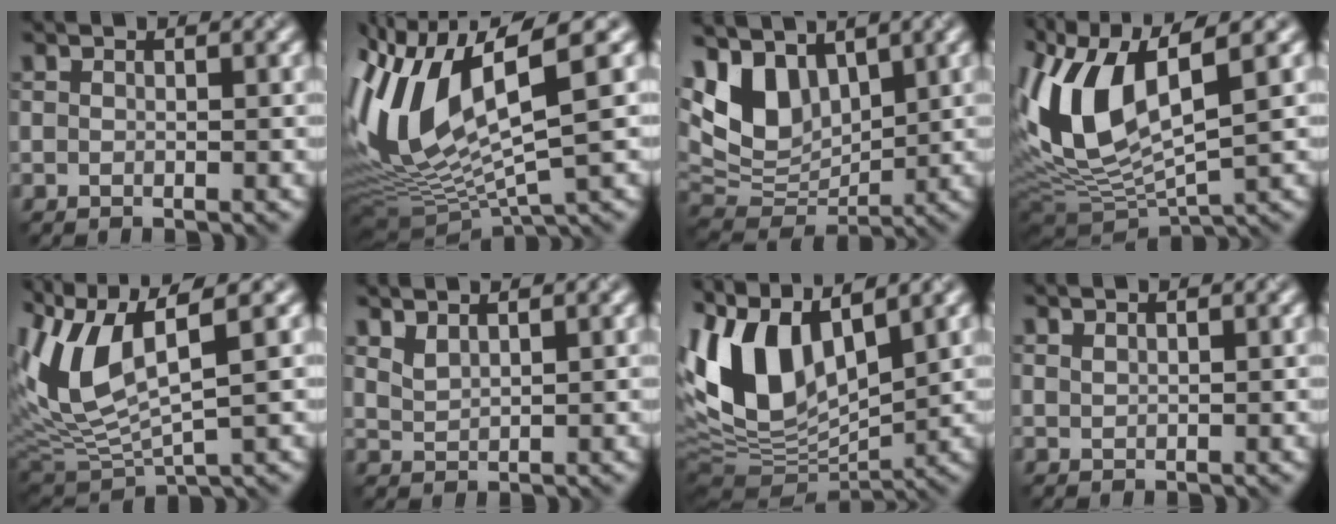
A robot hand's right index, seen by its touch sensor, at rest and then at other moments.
{"total": 10.7, "force": [1.6, 3.7, 9.9], "torque": [-0.213, 0.002, 0.035]}
{"total": 6.1, "force": [3.7, 3.7, 3.2], "torque": [-0.069, -0.001, 0.072]}
{"total": 10.7, "force": [2.5, 4.4, 9.5], "torque": [-0.212, 0.000, 0.049]}
{"total": 9.6, "force": [3.3, 3.6, 8.3], "torque": [-0.195, 0.008, 0.065]}
{"total": 1.9, "force": [1.8, 0.1, 0.1], "torque": [-0.011, 0.007, 0.042]}
{"total": 11.6, "force": [4.5, 5.7, 9.0], "torque": [-0.204, 0.021, 0.078]}
{"total": 0.9, "force": [0.9, 0.0, -0.3], "torque": [0.003, 0.008, 0.019]}